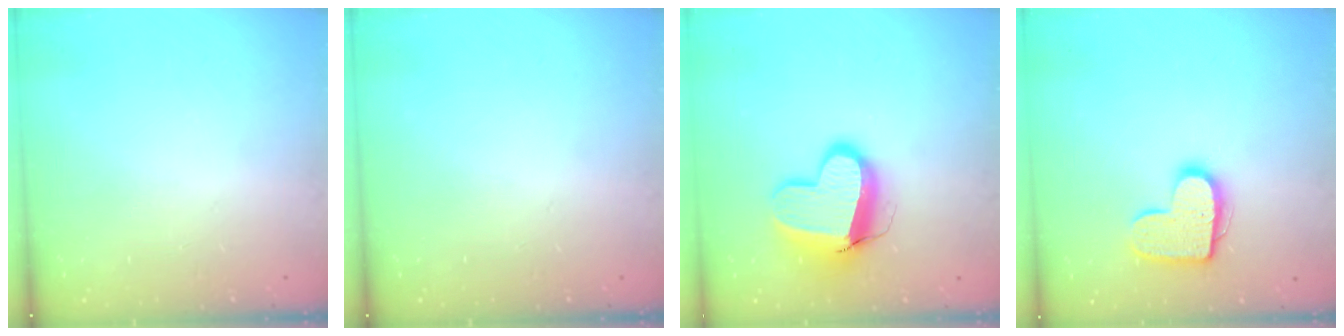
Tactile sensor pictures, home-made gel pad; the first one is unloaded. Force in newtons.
{"total": 0.0}
{"total": 13.1, "press": 13.0, "slide": 1.3}
{"total": 12.8, "press": 12.8, "slide": 0.6}